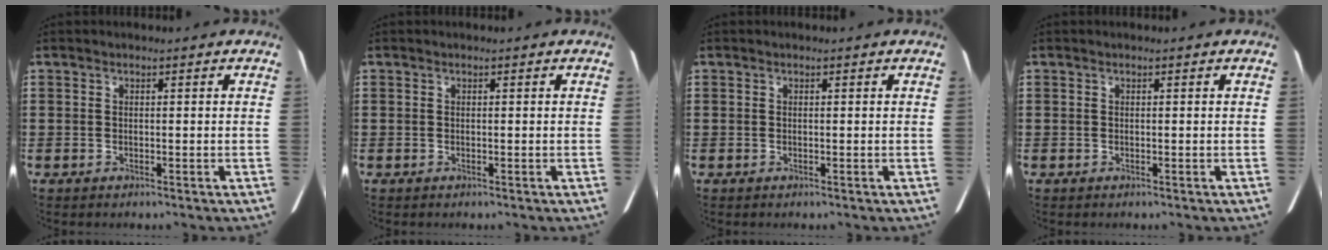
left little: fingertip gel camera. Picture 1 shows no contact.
{"total": 0.0}
{"total": 0.0}
{"total": 0.0}